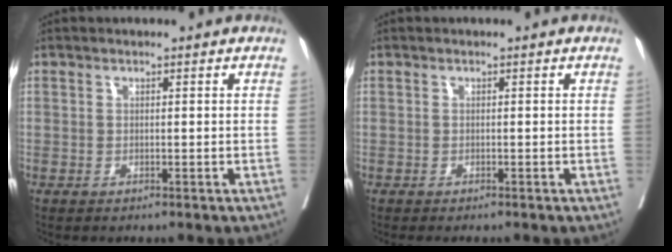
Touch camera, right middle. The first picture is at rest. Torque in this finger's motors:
{"motor_torque": [0.21, -0.15, 0.00, 0.00]}